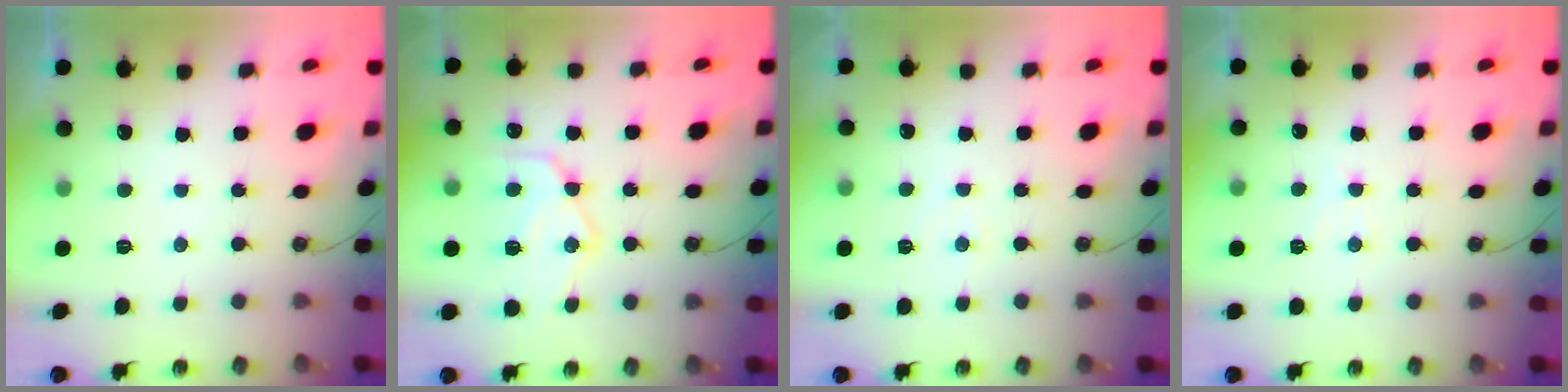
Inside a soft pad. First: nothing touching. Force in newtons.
{"total": 15.3, "press": 15.2, "slide": 0.9}
{"total": 3.1, "press": 3.1, "slide": 0.5}
{"total": 4.1, "press": 4.1, "slide": 0.7}